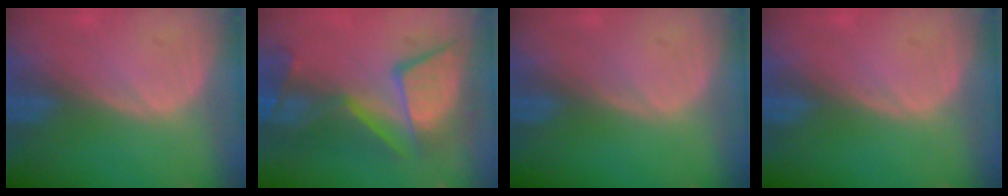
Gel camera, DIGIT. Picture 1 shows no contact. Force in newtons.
{"total": 11.3, "press": 10.5, "slide": 4.2}
{"total": 0.0}
{"total": 0.0}